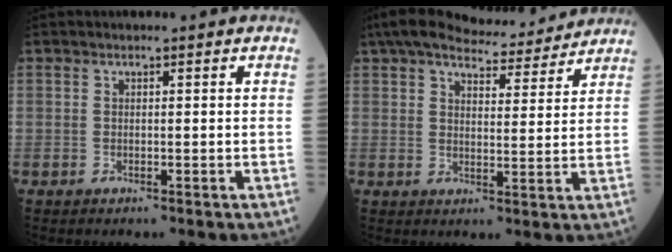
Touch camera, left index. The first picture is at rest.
{"total": 12.9, "force": [11.8, 2.5, 4.7], "torque": [-0.069, 0.016, 0.163]}